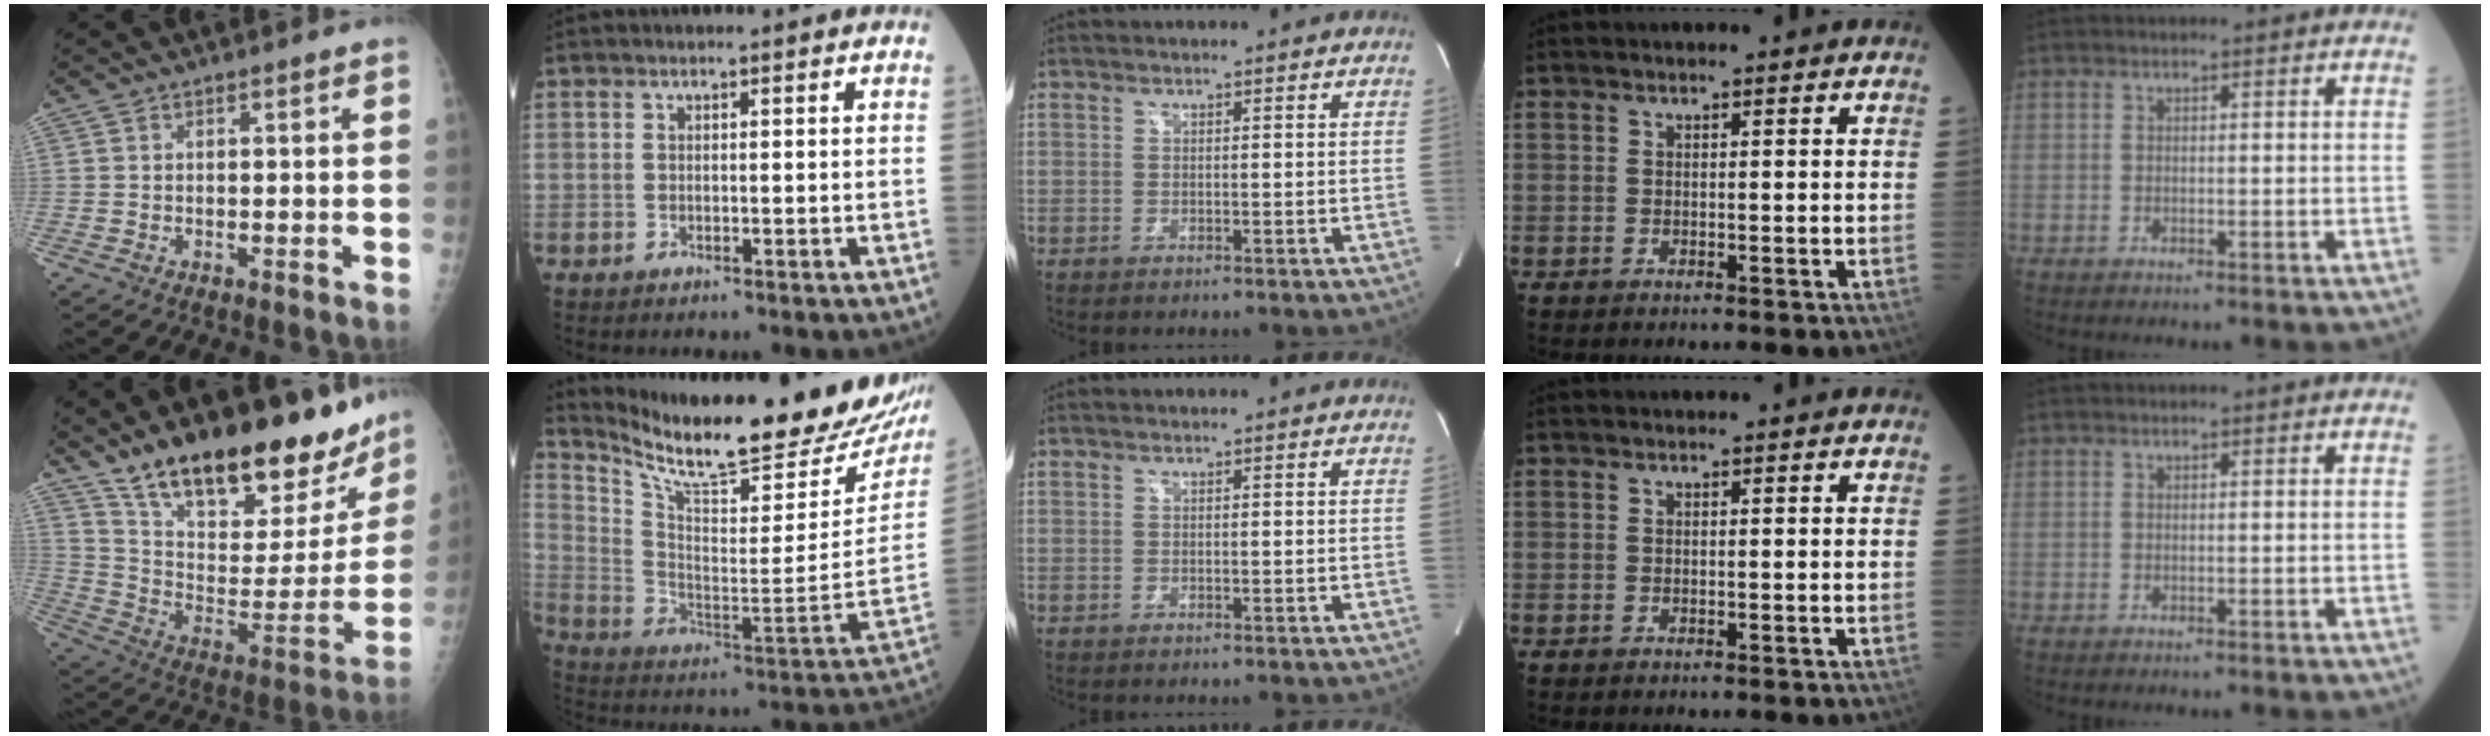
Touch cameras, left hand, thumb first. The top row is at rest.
{"thumb": {"total": 28.4, "force": [21.4, 10.9, 15.1], "torque": [-0.195, -0.089, 0.329]}, "index": {"total": 27.4, "force": [24.0, 3.8, 12.8], "torque": [-0.222, -0.088, 0.335]}}